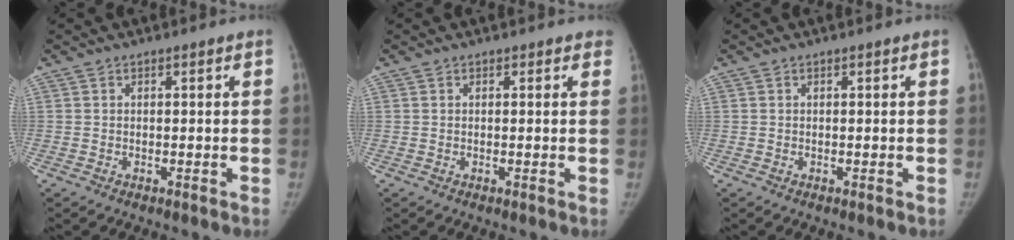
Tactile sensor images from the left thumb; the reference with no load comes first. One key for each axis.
{"total": 1.3, "fx": 1.0, "fy": 0.6, "fz": 0.4, "tx": 0.008, "ty": -0.002, "tz": 0.001}
{"total": 0.0}